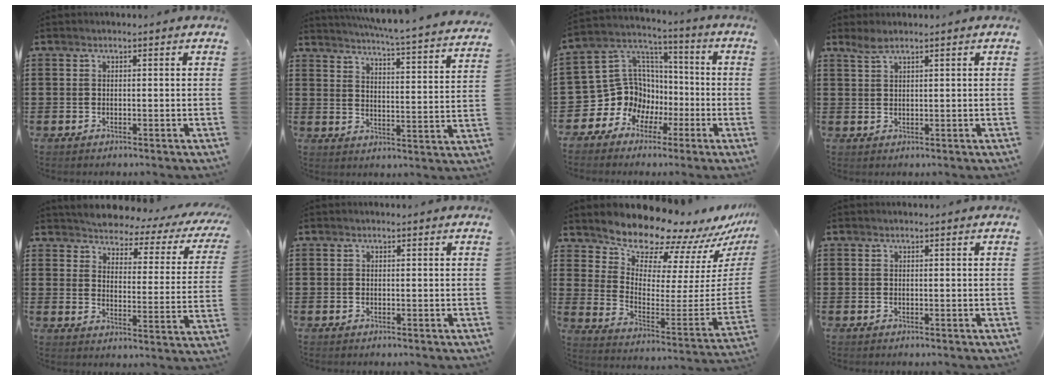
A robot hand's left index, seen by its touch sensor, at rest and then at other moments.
{"total": 4.7, "force": [4.3, -1.0, 1.6], "torque": [-0.044, -0.047, 0.064]}
{"total": 11.3, "force": [-2.6, 10.7, 2.5], "torque": [-0.095, -0.011, -0.041]}
{"total": 1.9, "force": [1.5, 0.4, 1.1], "torque": [-0.025, 0.001, 0.029]}
{"total": 3.1, "force": [3.1, 0.5, 0.5], "torque": [-0.035, -0.029, 0.044]}
{"total": 0.0}
{"total": 10.2, "force": [10.0, 2.0, 0.6], "torque": [-0.034, -0.113, 0.171]}
{"total": 0.0}